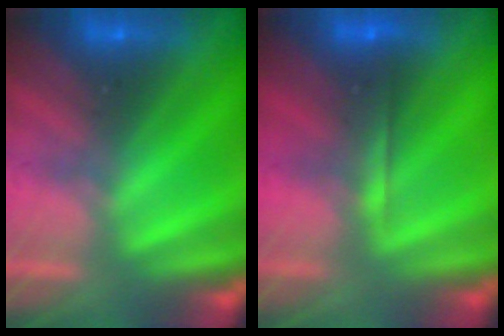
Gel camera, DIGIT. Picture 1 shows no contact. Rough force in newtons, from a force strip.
{"total": 1.7}